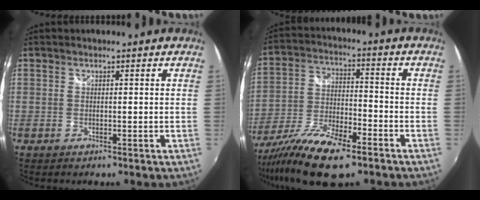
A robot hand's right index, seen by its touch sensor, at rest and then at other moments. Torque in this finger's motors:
{"motor_torque": [1.05, -1.09, 0.53, 0.09]}